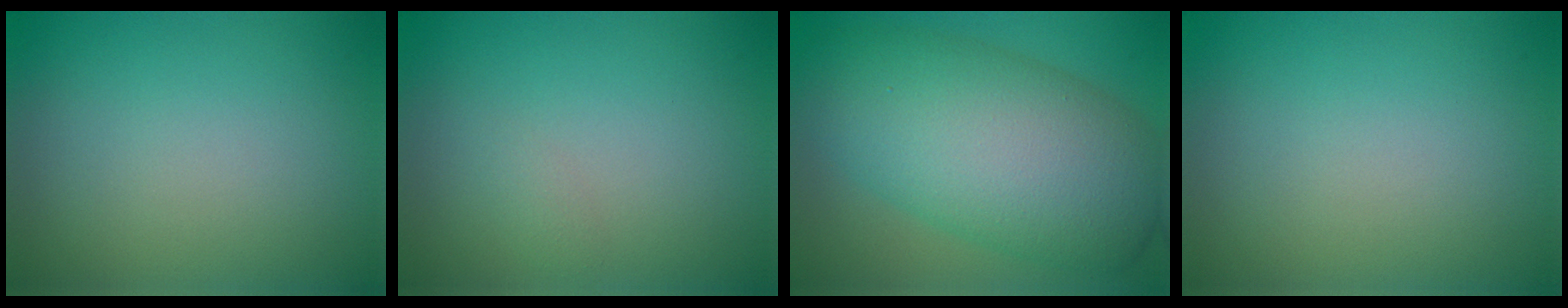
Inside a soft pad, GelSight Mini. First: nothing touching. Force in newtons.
{"total": 0.6, "press": 0.6, "slide": 0.0}
{"total": 11.8, "press": 11.7, "slide": 0.5}
{"total": 0.0}